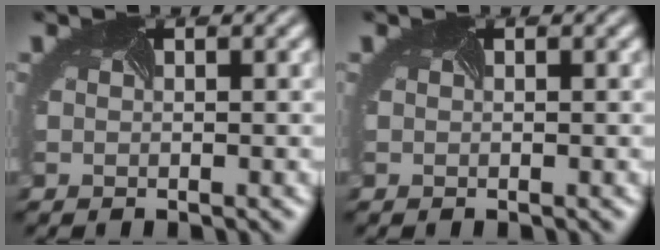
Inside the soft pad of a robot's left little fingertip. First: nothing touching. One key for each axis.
{"total": 0.0}